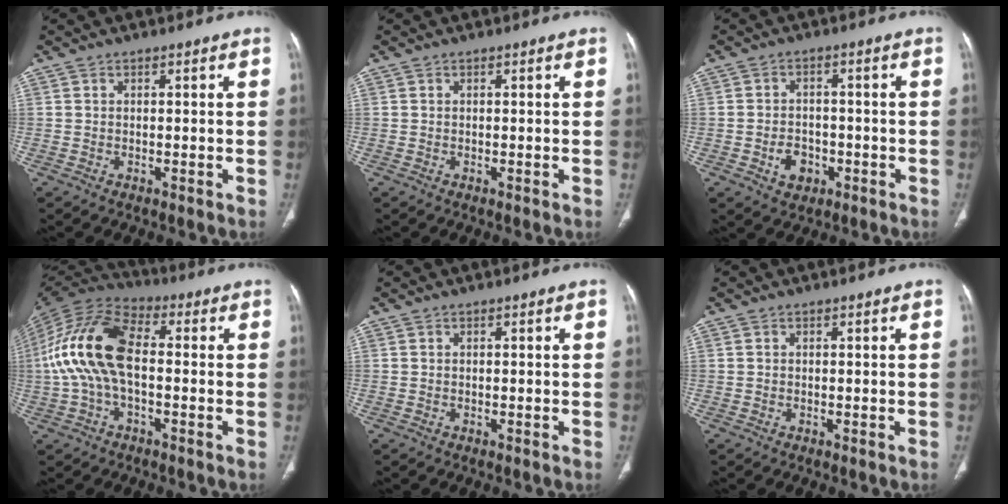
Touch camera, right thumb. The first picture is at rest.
{"total": 0.0}
{"total": 5.1, "force": [-1.9, 3.9, 2.6], "torque": [-0.029, 0.016, -0.025]}
{"total": 15.5, "force": [-0.5, 8.3, 13.0], "torque": [-0.272, 0.036, -0.017]}
{"total": 0.0}
{"total": 0.0}